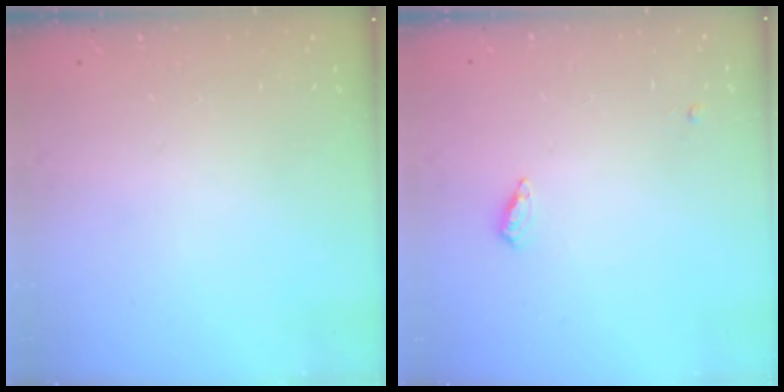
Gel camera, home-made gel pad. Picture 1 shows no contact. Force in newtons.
{"total": 4.2, "press": 4.2, "slide": 0.5}